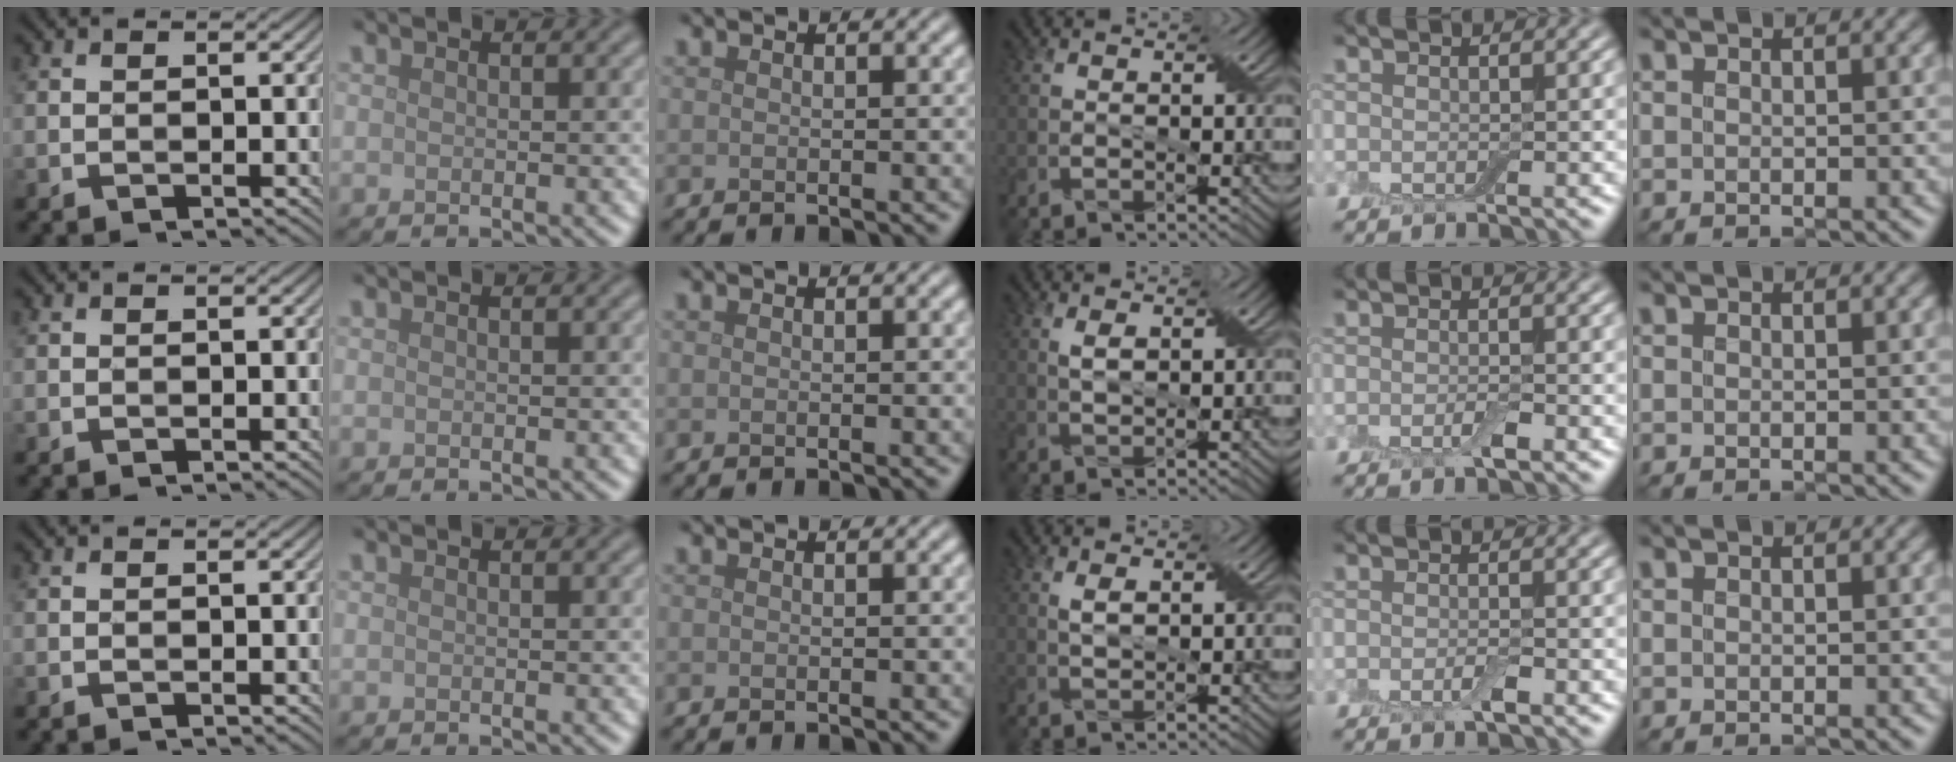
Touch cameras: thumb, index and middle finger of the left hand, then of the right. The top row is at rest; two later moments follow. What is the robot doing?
{"motion": "shake", "object": "box of matches"}